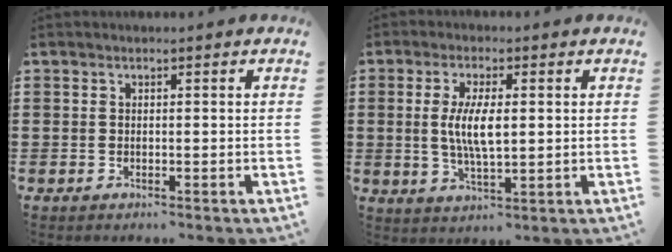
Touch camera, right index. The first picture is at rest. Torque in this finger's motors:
{"motor_torque": [1.49, 0.65, 0.88, 0.21]}